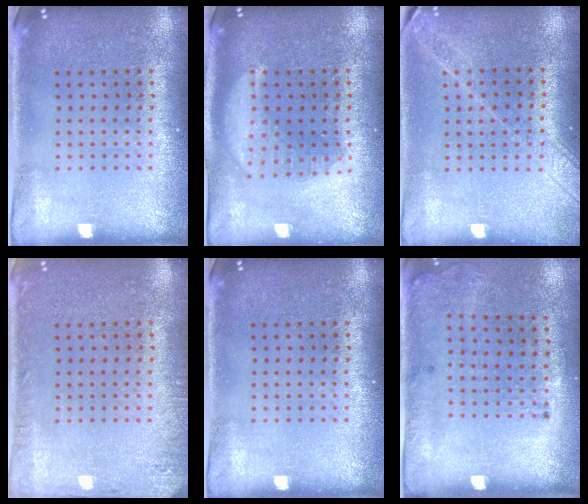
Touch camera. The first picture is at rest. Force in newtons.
{"total": 2.9, "press": 2.9, "slide": 0.3}
{"total": 1.7, "press": 1.4, "slide": 0.9}
{"total": 1.7, "press": 1.7, "slide": 0.2}
{"total": 0.0}
{"total": 1.8, "press": 1.2, "slide": 1.3}